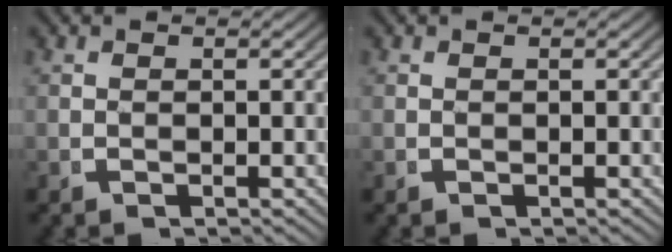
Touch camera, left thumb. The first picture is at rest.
{"total": 0.0}